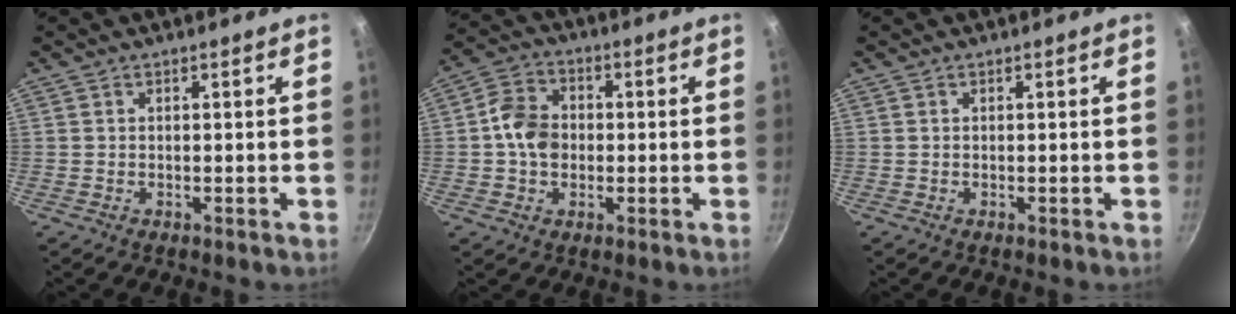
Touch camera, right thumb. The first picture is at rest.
{"total": 8.1, "force": [-0.3, 6.5, 4.9], "torque": [-0.065, 0.021, -0.020]}
{"total": 0.0}